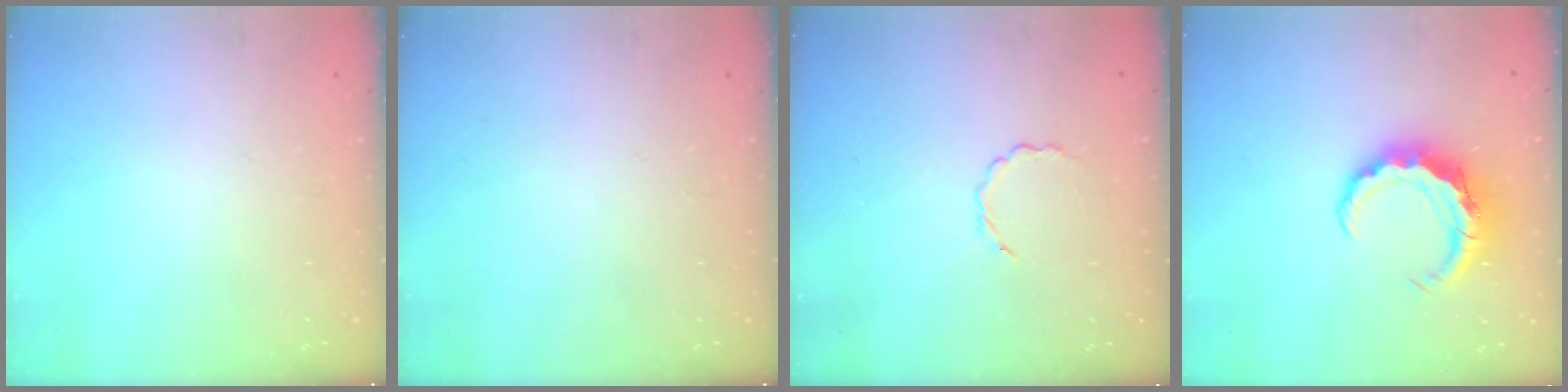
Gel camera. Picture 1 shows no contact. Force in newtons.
{"total": 0.0}
{"total": 2.7, "press": 2.5, "slide": 1.0}
{"total": 7.8, "press": 7.7, "slide": 1.0}